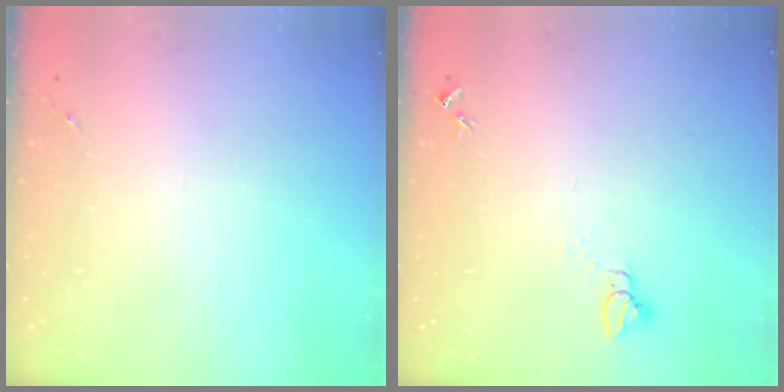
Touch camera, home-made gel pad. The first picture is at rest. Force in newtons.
{"total": 3.2, "press": 3.2, "slide": 0.1}